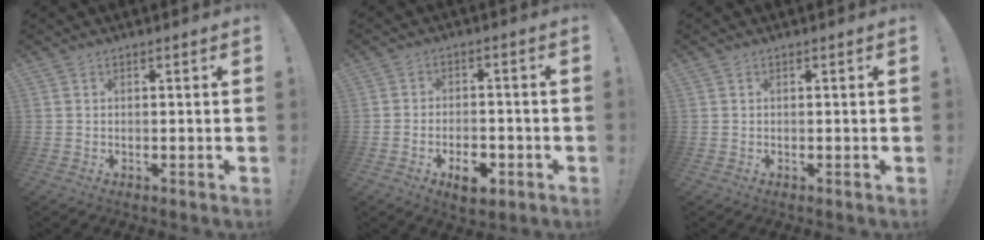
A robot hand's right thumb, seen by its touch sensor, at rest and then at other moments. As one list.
[{"total": 7.6, "force": [-3.9, 4.2, 5.0], "torque": [-0.058, 0.017, -0.064]}, {"total": 0.0}]